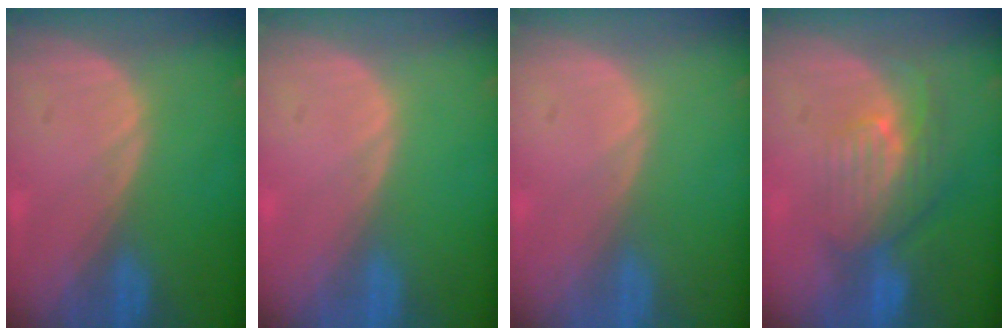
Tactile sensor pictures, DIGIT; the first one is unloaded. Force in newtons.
{"total": 0.0}
{"total": 0.0}
{"total": 7.9, "press": 7.1, "slide": 3.6}